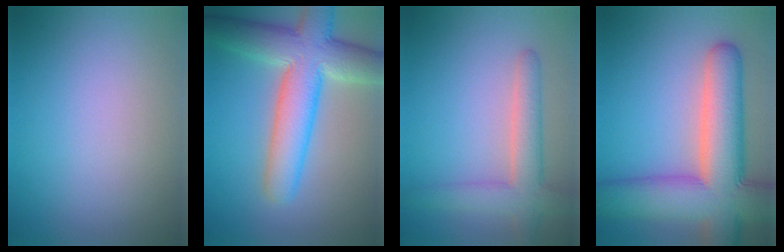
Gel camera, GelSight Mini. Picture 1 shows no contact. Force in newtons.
{"total": 9.1, "press": 9.1, "slide": 0.3}
{"total": 4.3, "press": 4.3, "slide": 0.3}
{"total": 12.2, "press": 12.1, "slide": 0.9}